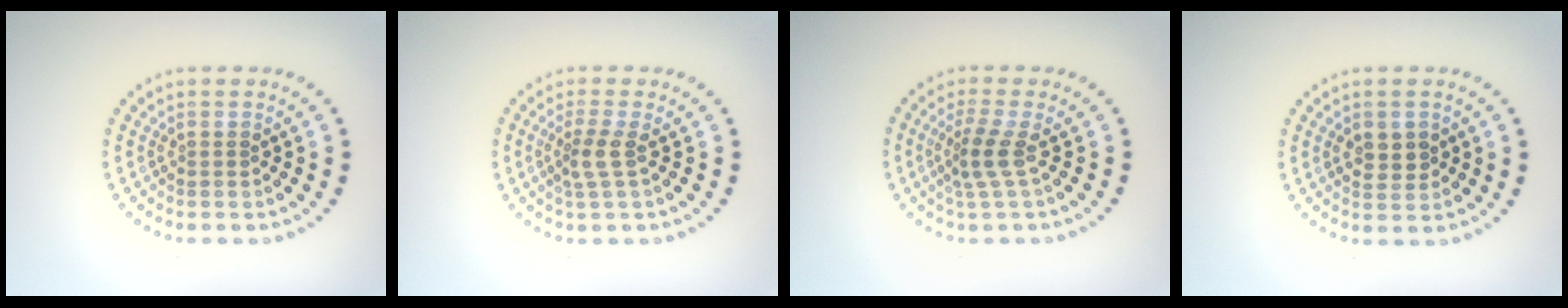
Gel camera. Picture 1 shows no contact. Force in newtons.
{"total": 2.1, "press": 1.6, "slide": 1.3}
{"total": 2.4, "press": 1.7, "slide": 1.7}
{"total": 2.1, "press": 2.0, "slide": 0.5}